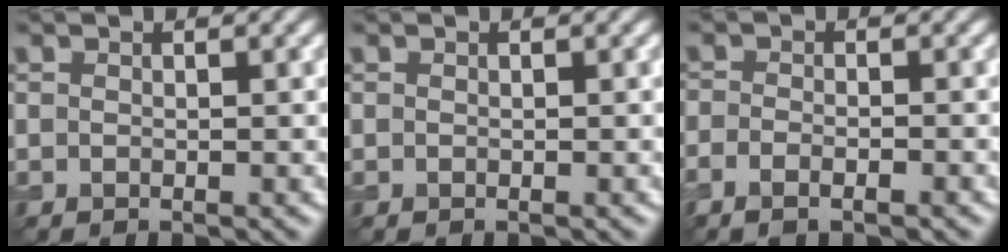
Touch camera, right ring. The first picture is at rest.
{"total": 0.0}
{"total": 2.7, "force": [-1.9, 0.7, 1.7], "torque": [-0.032, -0.001, -0.032]}